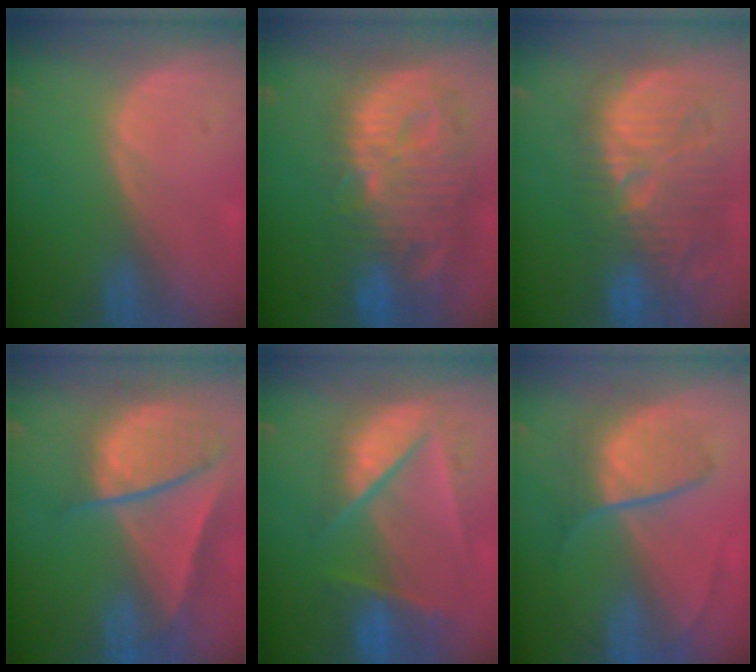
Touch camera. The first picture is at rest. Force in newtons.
{"total": 14.1, "press": 12.4, "slide": 6.9}
{"total": 13.0, "press": 12.3, "slide": 4.3}
{"total": 9.6, "press": 8.2, "slide": 5.0}
{"total": 9.8, "press": 8.3, "slide": 5.2}
{"total": 6.8, "press": 6.7, "slide": 1.2}